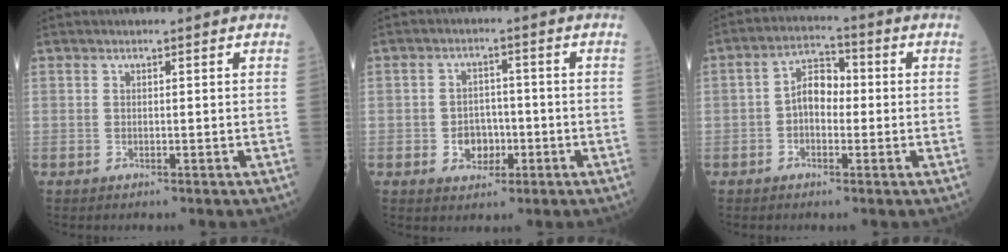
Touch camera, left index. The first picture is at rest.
{"total": 4.6, "force": [-1.4, 3.5, 2.6], "torque": [-0.042, 0.010, -0.020]}
{"total": 5.7, "force": [-0.6, 3.3, 4.6], "torque": [-0.085, 0.026, -0.017]}